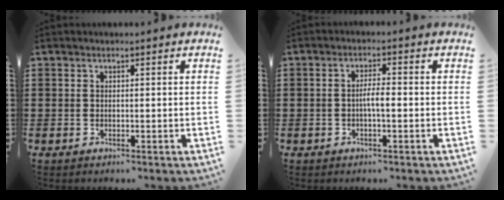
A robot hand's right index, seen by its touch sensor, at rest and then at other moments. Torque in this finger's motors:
{"motor_torque": [1.07, -0.45, 0.37, 0.09]}